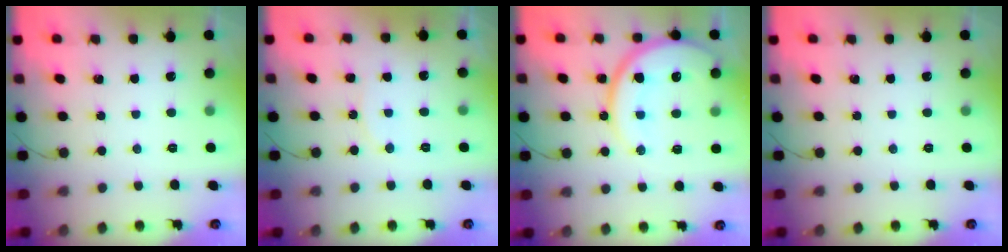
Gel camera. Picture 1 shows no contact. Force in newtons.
{"total": 5.9, "press": 5.8, "slide": 0.6}
{"total": 15.4, "press": 15.3, "slide": 1.6}
{"total": 0.0}